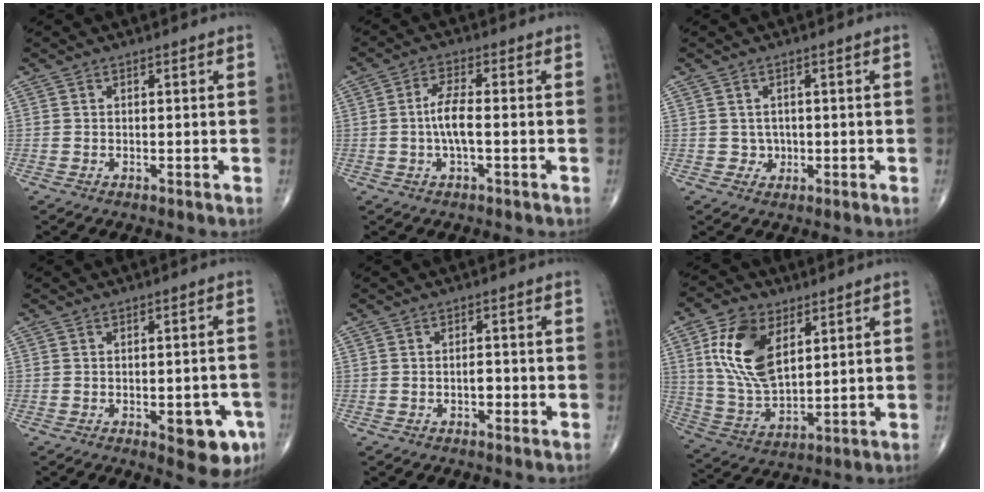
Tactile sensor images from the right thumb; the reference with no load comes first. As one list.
[{"total": 5.2, "force": [-0.7, 1.5, 5.0], "torque": [-0.106, 0.012, -0.019]}, {"total": 1.8, "force": [-0.2, 1.8, 0.5], "torque": [0.003, 0.005, -0.002]}, {"total": 9.4, "force": [-3.7, 3.6, 7.9], "torque": [-0.071, 0.008, -0.038]}, {"total": 1.6, "force": [-0.6, 0.9, 1.2], "torque": [-0.008, 0.005, -0.012]}, {"total": 14.8, "force": [5.6, 8.2, 11.0], "torque": [-0.199, -0.023, 0.114]}]